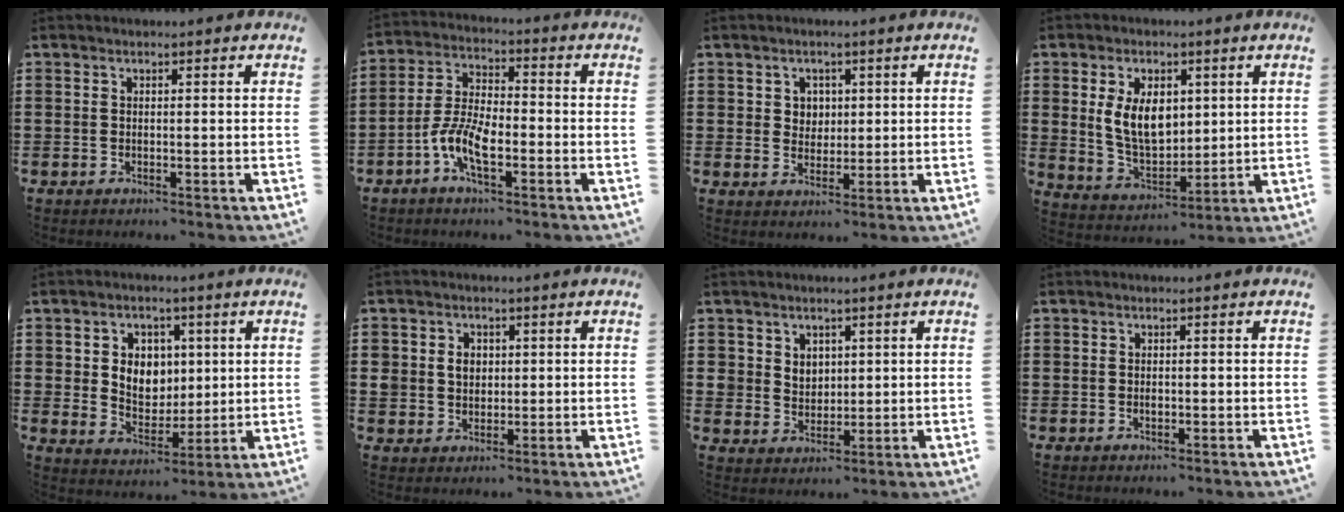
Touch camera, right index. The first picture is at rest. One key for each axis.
{"total": 7.2, "fx": -3.1, "fy": 2.7, "fz": 5.9, "tx": -0.146, "ty": -0.008, "tz": -0.066}
{"total": 2.8, "fx": 1.2, "fy": 2.4, "fz": 0.7, "tx": -0.015, "ty": 0.008, "tz": 0.019}
{"total": 8.5, "fx": 1.6, "fy": 5.5, "fz": 6.3, "tx": -0.139, "ty": 0.009, "tz": 0.026}
{"total": 5.9, "fx": 1.6, "fy": 5.3, "fz": 2.1, "tx": -0.050, "ty": 0.012, "tz": 0.024}
{"total": 3.6, "fx": 0.4, "fy": 3.4, "fz": 1.3, "tx": -0.039, "ty": 0.012, "tz": 0.005}
{"total": 4.1, "fx": 1.9, "fy": 3.6, "fz": 0.7, "tx": -0.022, "ty": 0.010, "tz": 0.032}
{"total": 0.9, "fx": -0.2, "fy": 0.7, "fz": 0.5, "tx": -0.010, "ty": 0.000, "tz": -0.004}